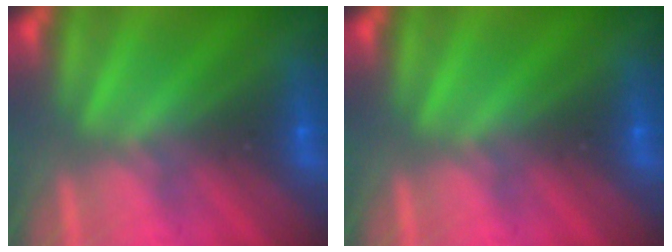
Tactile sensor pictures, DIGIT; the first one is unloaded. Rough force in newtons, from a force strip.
{"total": 0.0}